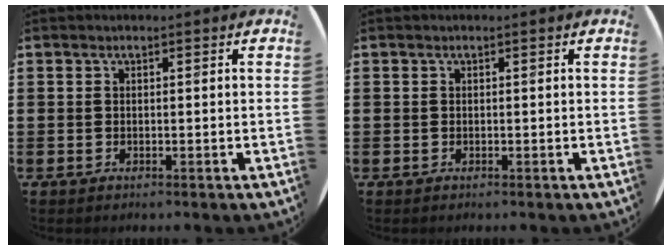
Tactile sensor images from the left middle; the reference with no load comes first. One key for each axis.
{"total": 0.0}